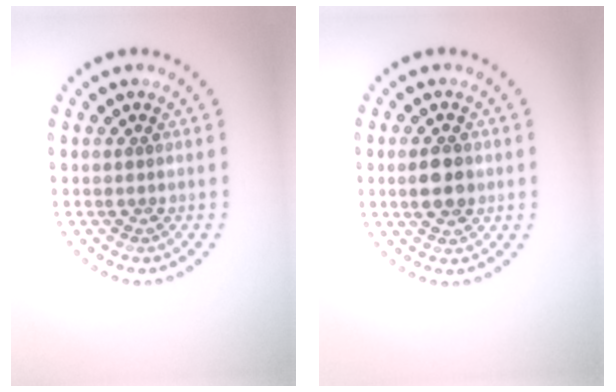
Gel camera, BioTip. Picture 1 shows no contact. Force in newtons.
{"total": 2.9, "press": 2.9, "slide": 0.1}